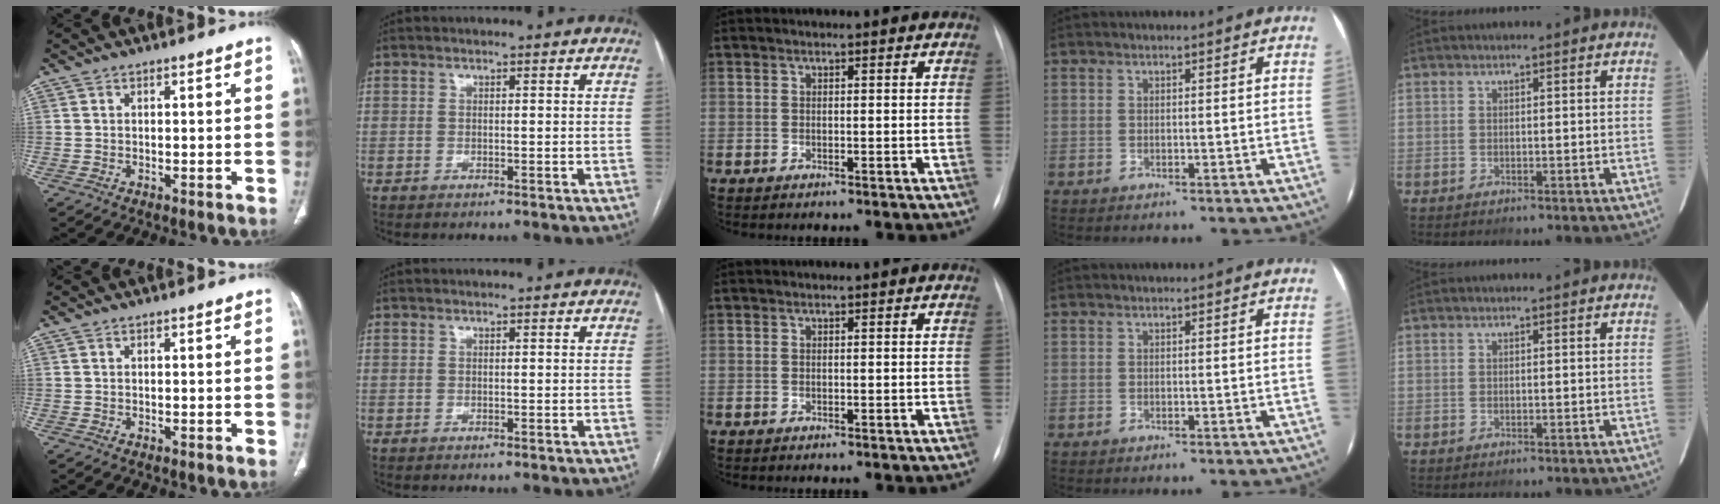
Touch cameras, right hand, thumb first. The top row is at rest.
{}